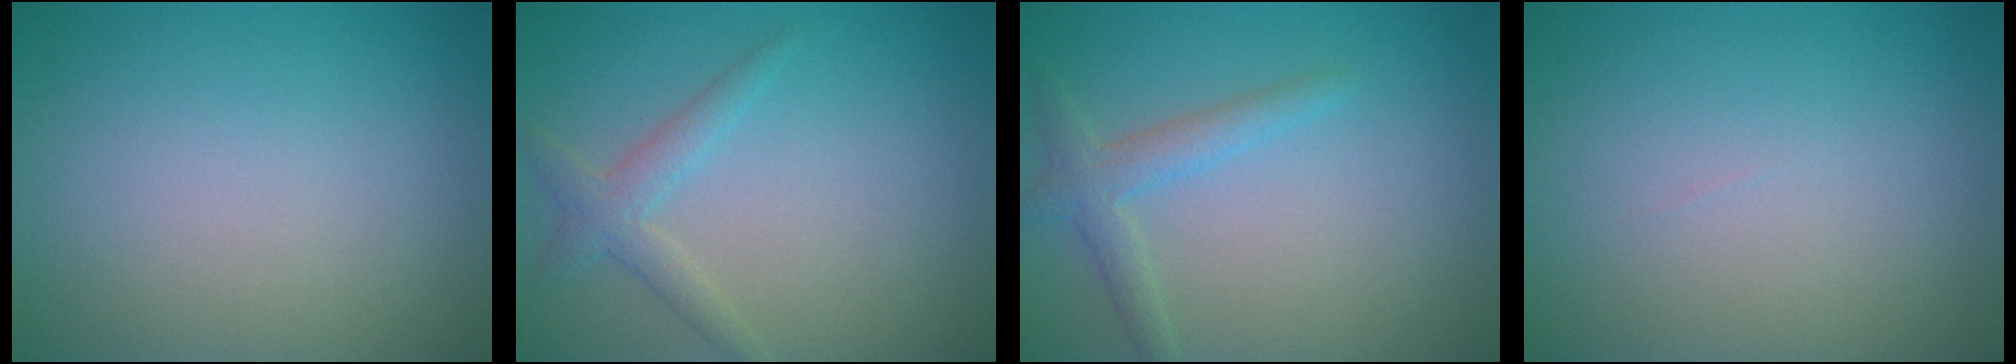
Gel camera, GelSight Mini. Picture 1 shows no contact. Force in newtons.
{"total": 2.2, "press": 2.1, "slide": 0.1}
{"total": 2.3, "press": 2.3, "slide": 0.2}
{"total": 0.0}